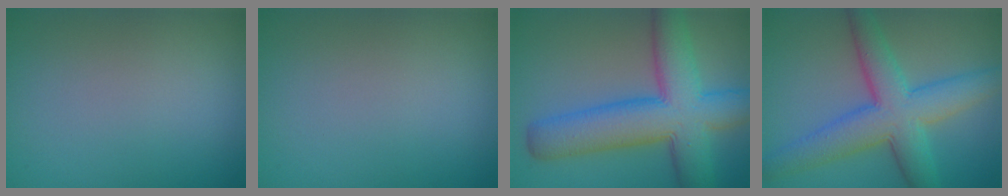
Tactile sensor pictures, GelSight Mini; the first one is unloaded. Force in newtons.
{"total": 0.0}
{"total": 9.7, "press": 9.7, "slide": 0.2}
{"total": 7.6, "press": 7.6, "slide": 0.2}